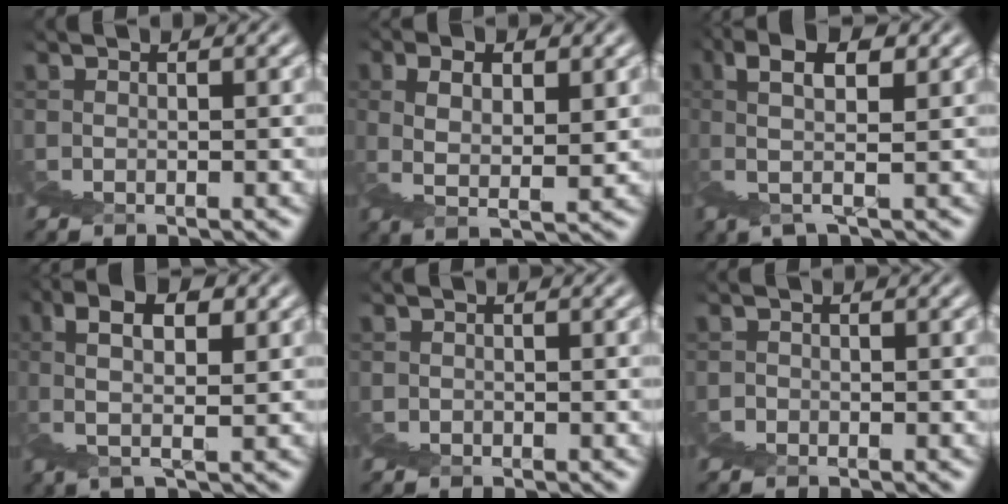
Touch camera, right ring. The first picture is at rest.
{"total": 3.6, "force": [1.5, -3.3, -0.3], "torque": [0.030, 0.029, 0.016]}
{"total": 4.4, "force": [4.0, -1.8, 0.2], "torque": [0.029, 0.042, 0.048]}
{"total": 4.2, "force": [3.9, -1.6, 0.2], "torque": [0.032, 0.041, 0.045]}
{"total": 1.0, "force": [0.3, 0.7, -0.6], "torque": [0.017, 0.005, 0.001]}
{"total": 1.3, "force": [0.2, 1.1, -0.5], "torque": [0.021, 0.011, -0.006]}